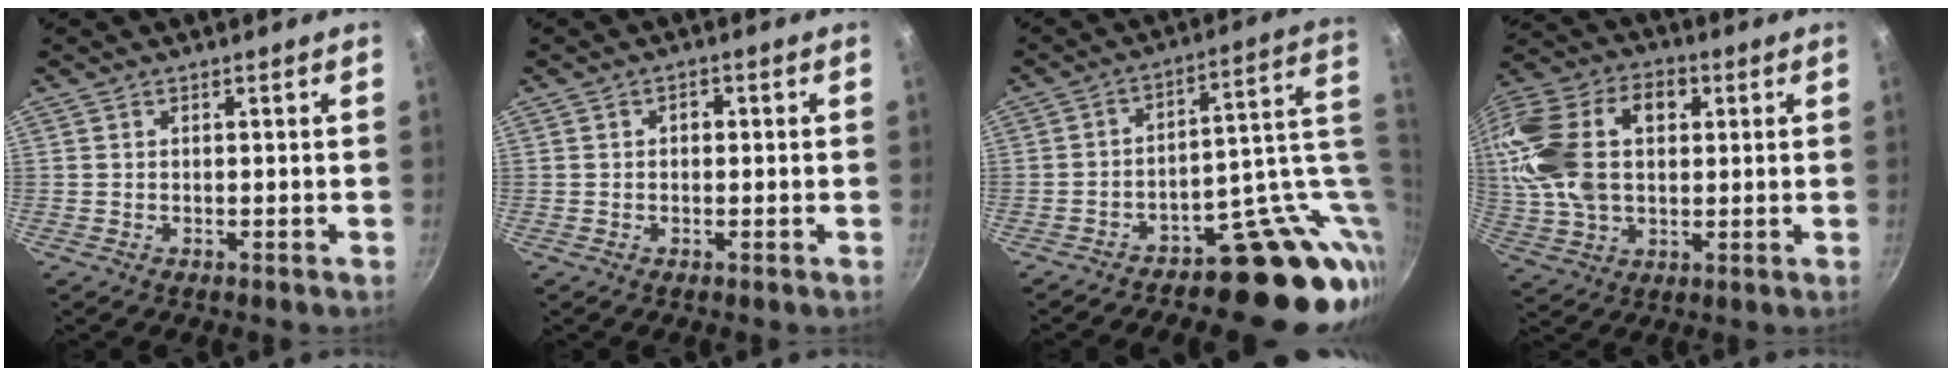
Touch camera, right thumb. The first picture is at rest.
{"total": 1.8, "force": [0.2, 1.3, 1.2], "torque": [-0.015, 0.006, 0.001]}
{"total": 16.0, "force": [-3.8, 9.5, 12.2], "torque": [-0.066, 0.040, -0.057]}
{"total": 22.4, "force": [4.0, 14.9, 16.2], "torque": [-0.316, 0.027, 0.065]}